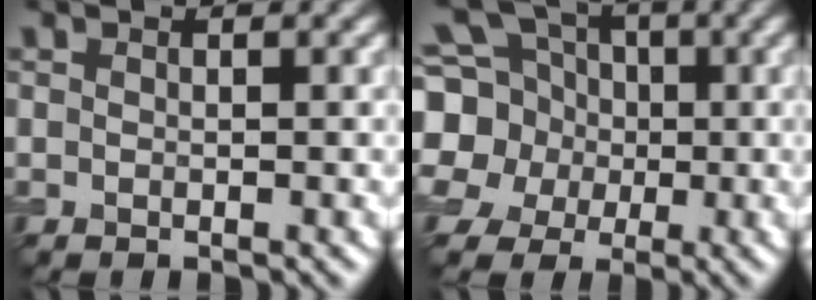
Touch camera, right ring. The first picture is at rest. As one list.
[{"total": 10.6, "force": [1.1, 9.5, 4.5], "torque": [-0.144, 0.018, -0.013]}]